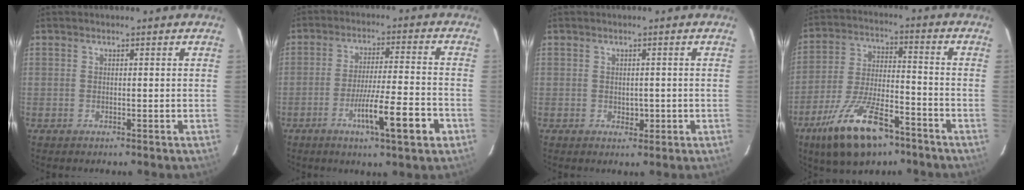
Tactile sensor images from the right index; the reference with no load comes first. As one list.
[{"total": 10.8, "force": [-4.8, 0.3, 9.6], "torque": [-0.159, -0.007, -0.075]}, {"total": 1.6, "force": [-0.4, 1.2, 1.1], "torque": [-0.014, 0.000, 0.002]}, {"total": 14.7, "force": [-9.4, 4.6, 10.3], "torque": [-0.205, -0.013, -0.166]}]